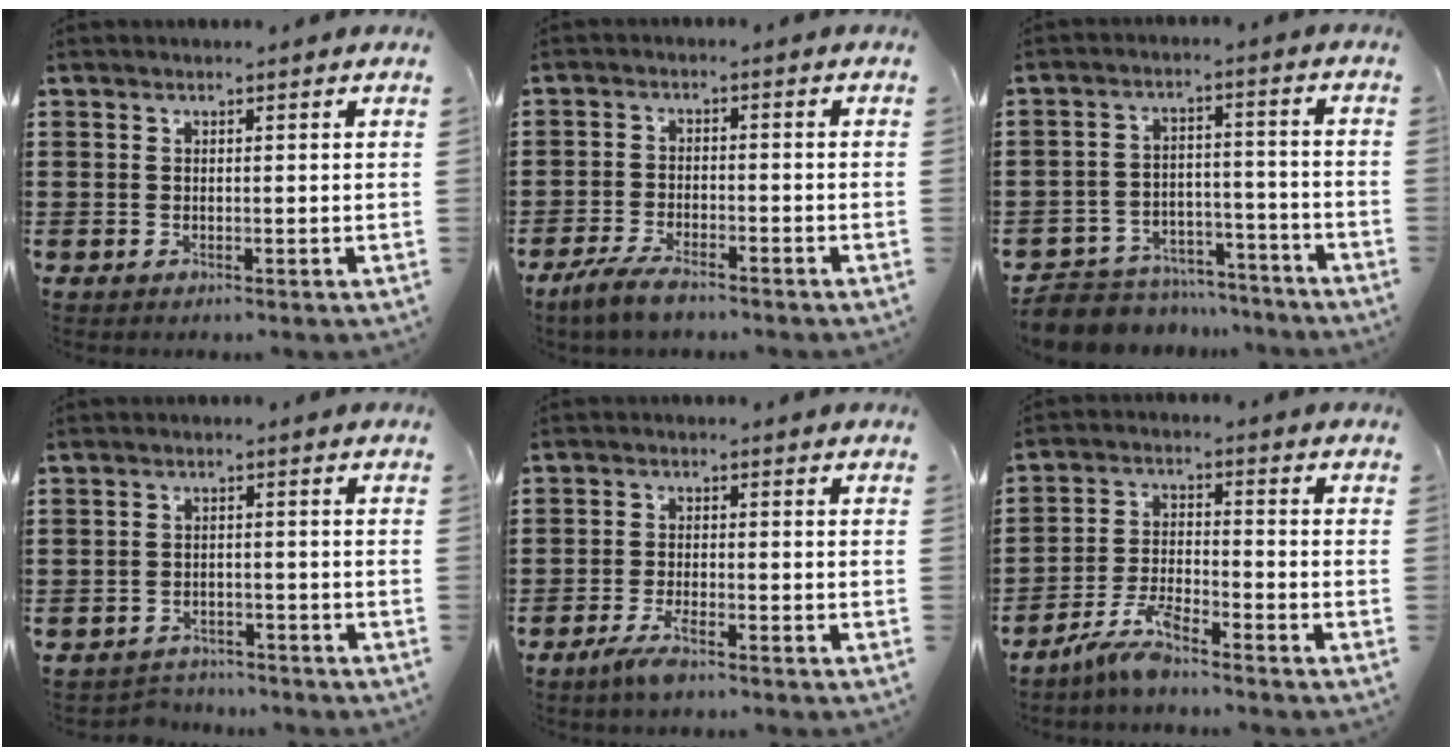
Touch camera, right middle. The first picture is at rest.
{"total": 4.3, "force": [-3.6, 1.2, 2.1], "torque": [-0.056, -0.003, -0.076]}
{"total": 6.7, "force": [-6.4, 1.8, 0.4], "torque": [-0.009, 0.021, -0.129]}
{"total": 2.7, "force": [-2.6, 0.5, -0.4], "torque": [-0.002, -0.001, -0.061]}
{"total": 3.5, "force": [-2.6, 0.6, 2.2], "torque": [-0.049, -0.002, -0.052]}
{"total": 6.2, "force": [-5.3, 0.9, 3.0], "torque": [-0.068, -0.003, -0.104]}